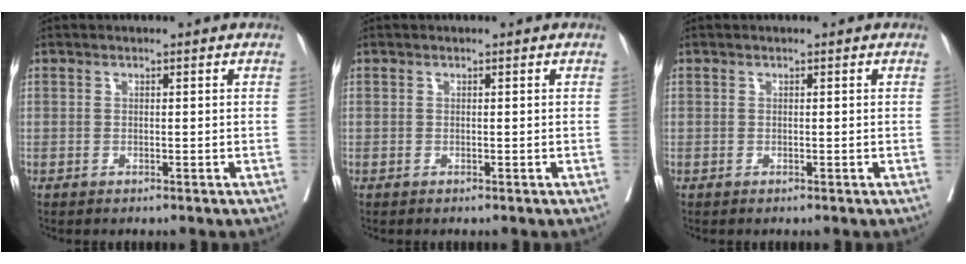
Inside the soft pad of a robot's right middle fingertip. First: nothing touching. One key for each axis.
{"total": 0.0}
{"total": 0.0}